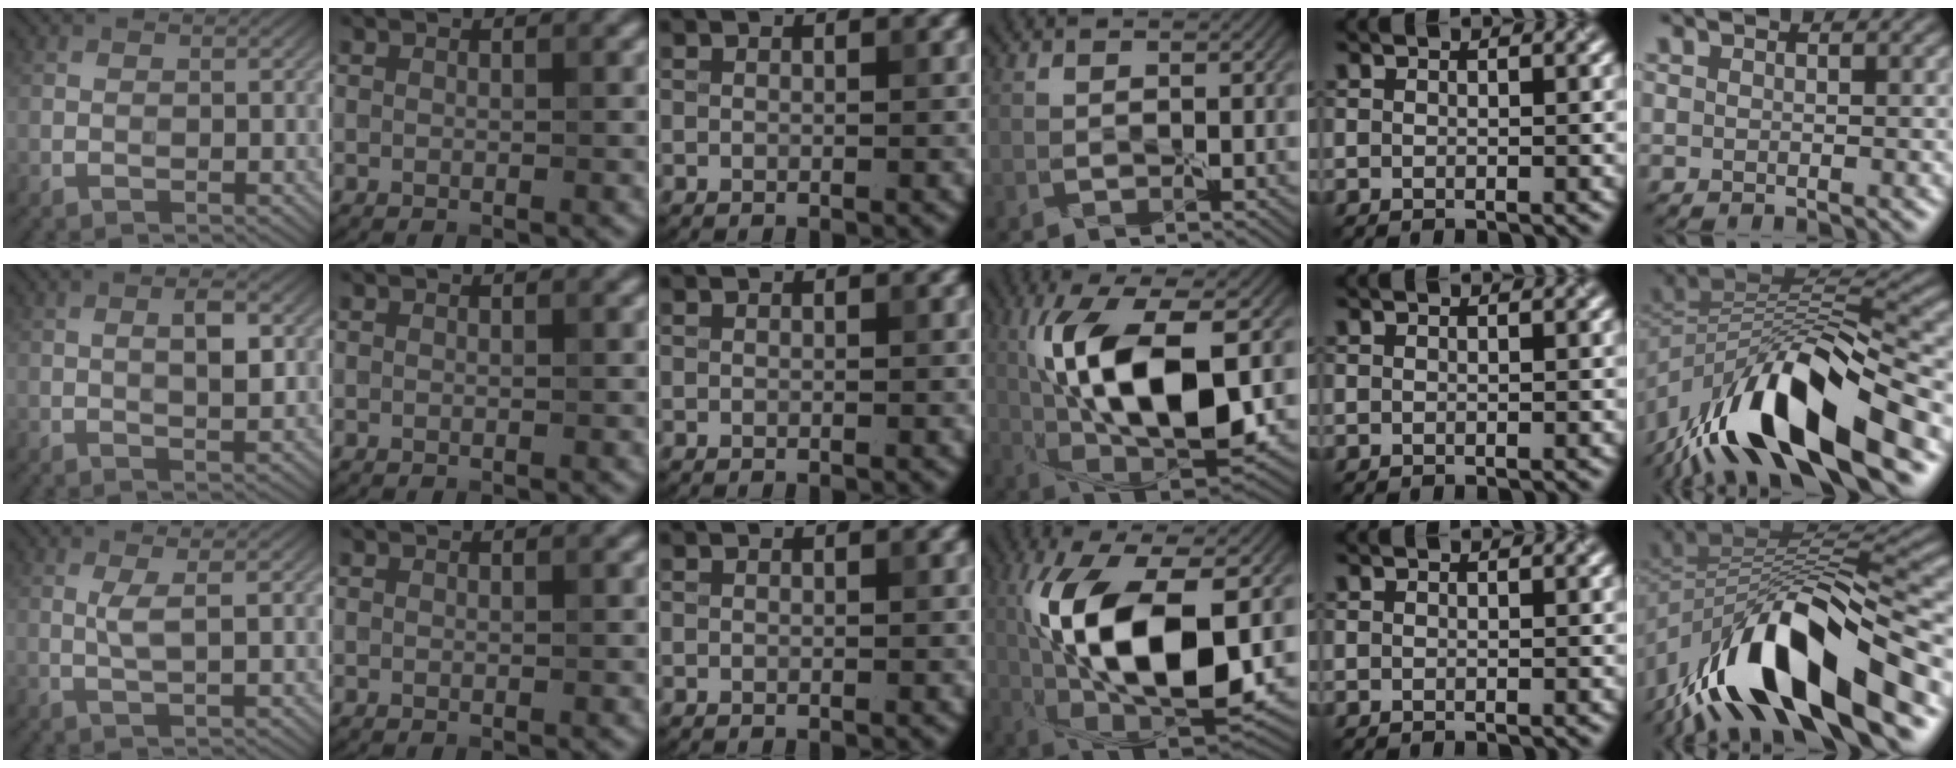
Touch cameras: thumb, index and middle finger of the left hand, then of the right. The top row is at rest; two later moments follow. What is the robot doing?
{"motion": "peel", "object": "sticky note"}